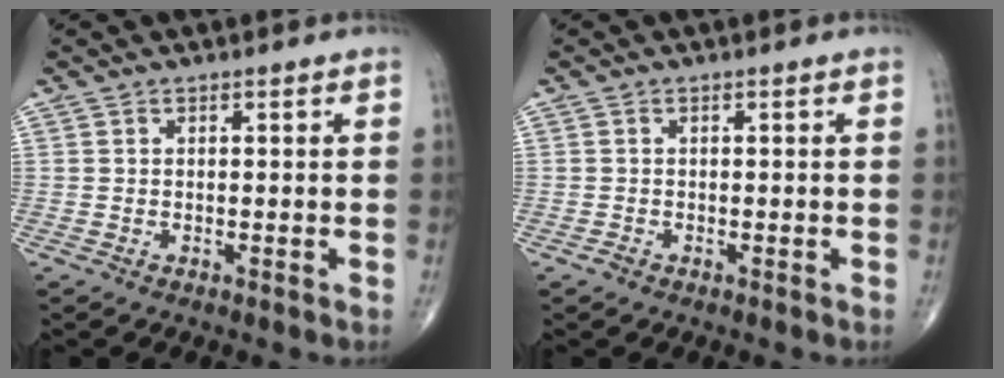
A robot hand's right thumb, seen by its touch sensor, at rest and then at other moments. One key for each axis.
{"total": 0.7, "fx": -0.5, "fy": 0.5, "fz": 0.2, "tx": -0.005, "ty": 0.000, "tz": -0.012}